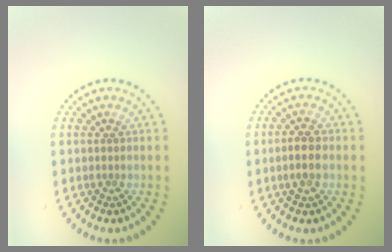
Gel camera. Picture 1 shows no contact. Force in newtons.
{"total": 2.5, "press": 2.4, "slide": 0.5}